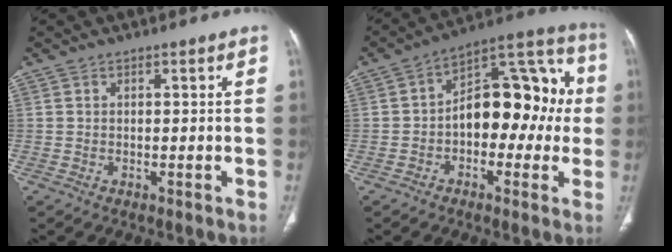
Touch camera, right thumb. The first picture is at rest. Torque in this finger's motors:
{"motor_torque": [1.73, 1.99, 1.47, -0.57, 0.11]}